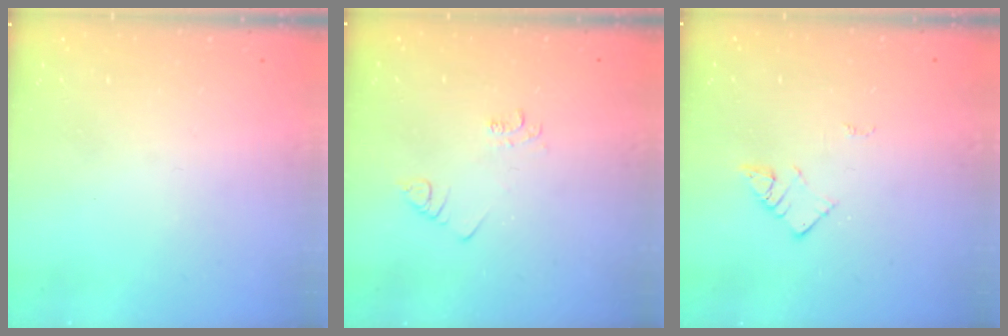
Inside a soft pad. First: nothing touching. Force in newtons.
{"total": 3.3, "press": 3.3, "slide": 0.4}
{"total": 3.3, "press": 3.3, "slide": 0.2}